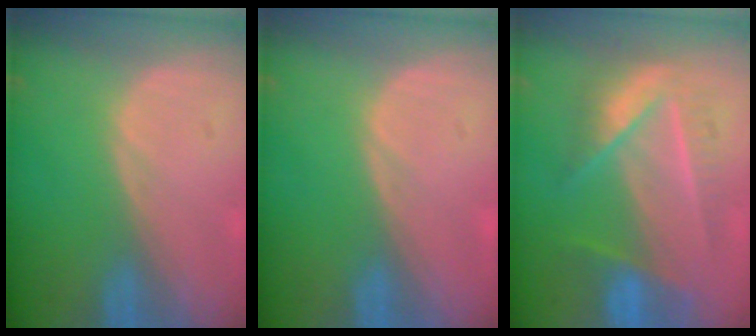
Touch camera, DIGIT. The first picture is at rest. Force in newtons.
{"total": 0.0}
{"total": 7.5, "press": 7.4, "slide": 1.1}